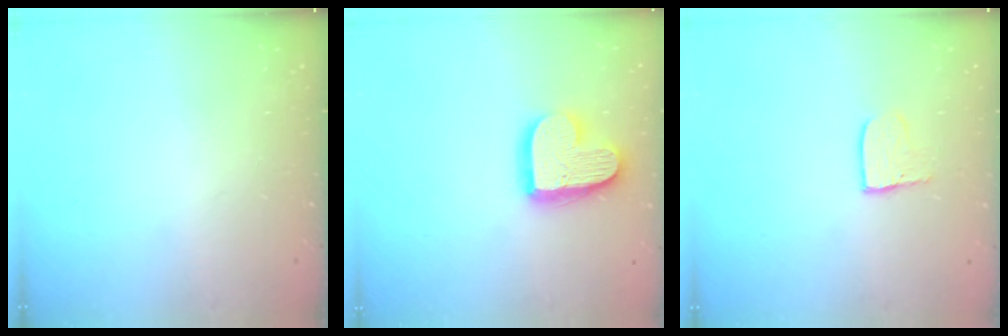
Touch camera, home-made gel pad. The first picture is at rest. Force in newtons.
{"total": 15.6, "press": 15.5, "slide": 1.3}
{"total": 3.4, "press": 3.4, "slide": 0.3}